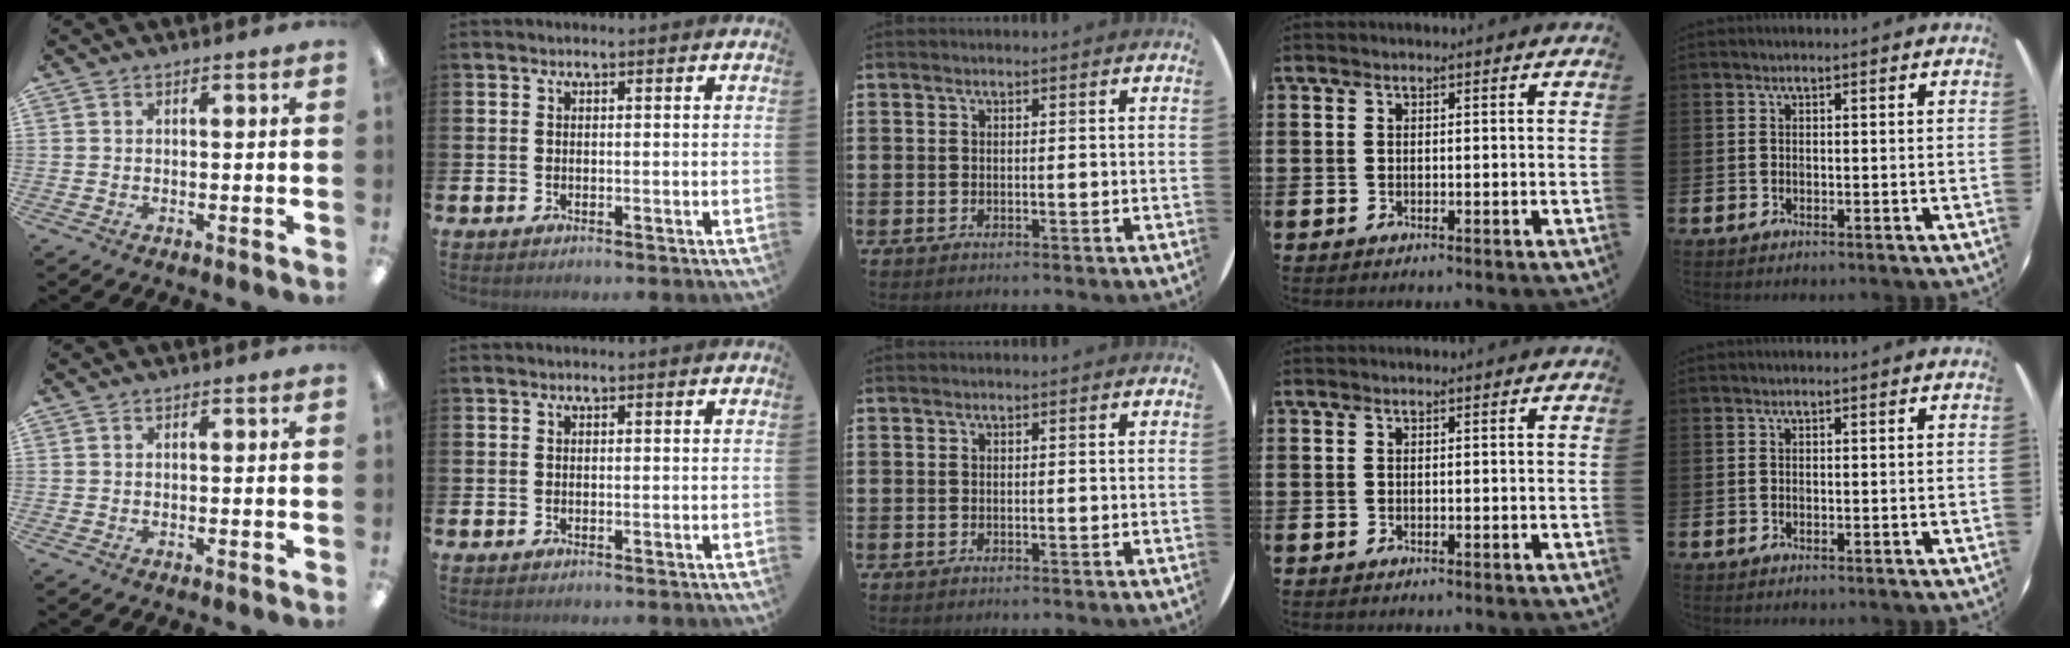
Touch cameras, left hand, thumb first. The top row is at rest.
{}